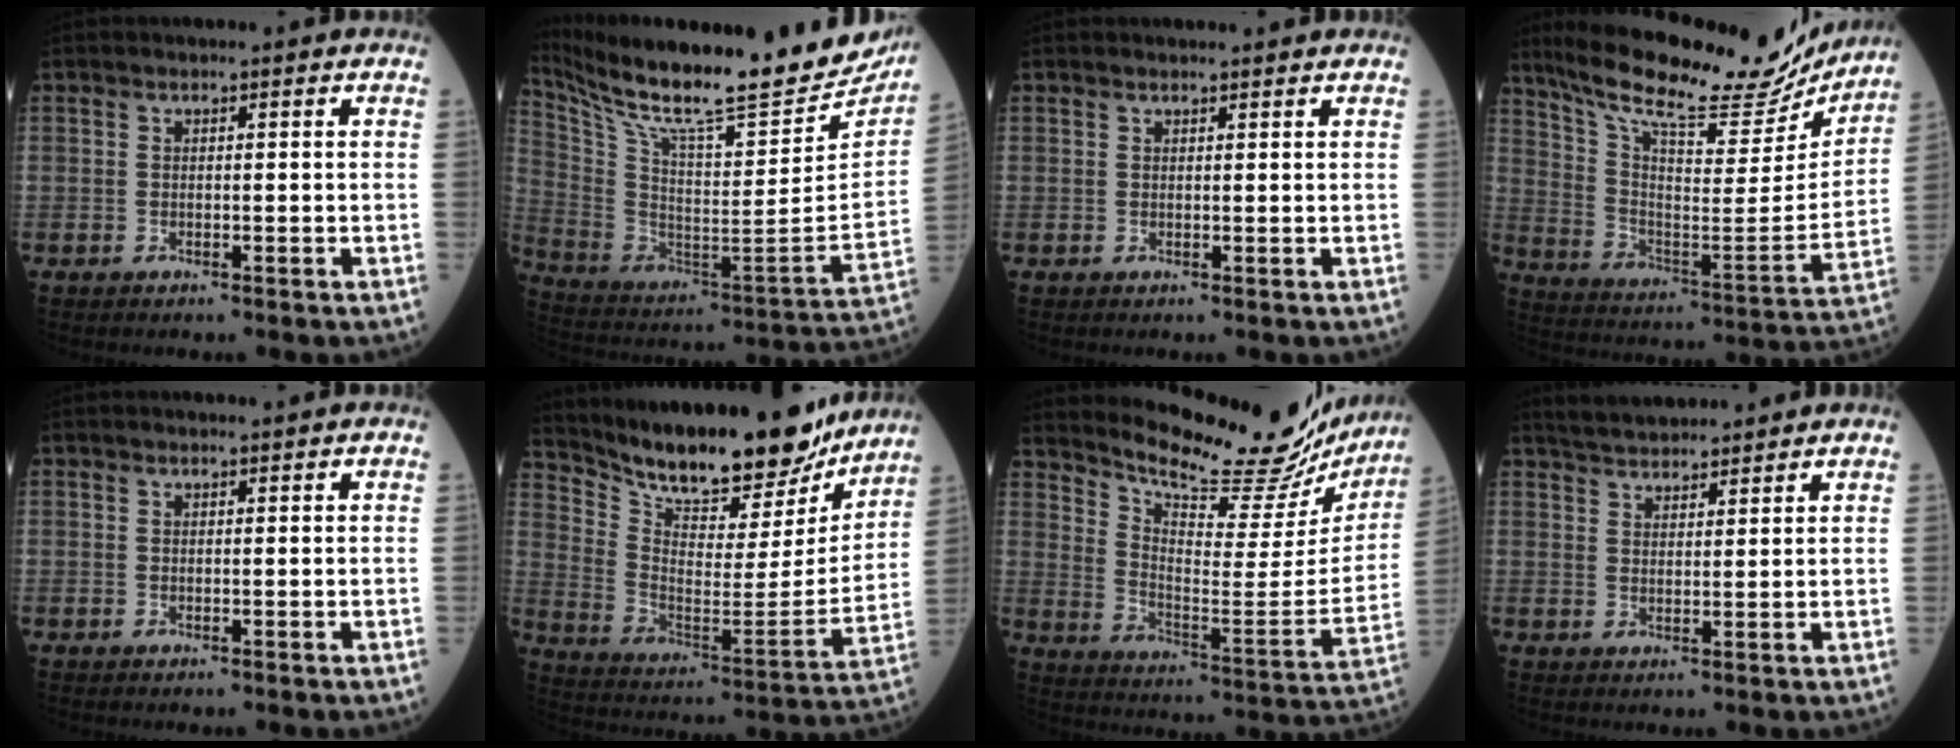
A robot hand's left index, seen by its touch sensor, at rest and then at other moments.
{"total": 31.4, "force": [27.6, 4.7, 14.2], "torque": [-0.273, -0.094, 0.403]}
{"total": 1.9, "force": [1.8, 0.1, 0.4], "torque": [-0.010, 0.007, 0.025]}
{"total": 25.2, "force": [21.9, 5.2, 11.3], "torque": [-0.193, -0.025, 0.321]}
{"total": 0.0}
{"total": 23.3, "force": [20.6, 5.2, 9.5], "torque": [-0.168, -0.032, 0.311]}
{"total": 23.8, "force": [22.2, 4.1, 7.7], "torque": [-0.125, -0.076, 0.294]}
{"total": 6.6, "force": [6.2, 1.3, 1.8], "torque": [-0.034, 0.029, 0.104]}